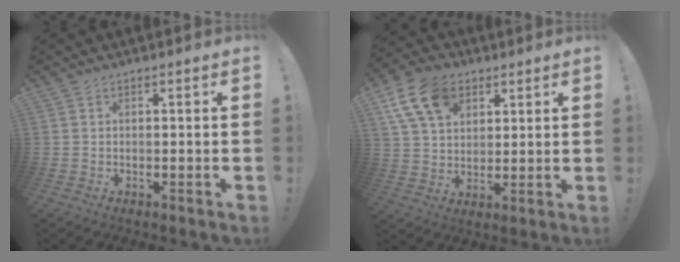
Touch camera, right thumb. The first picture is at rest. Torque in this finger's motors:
{"motor_torque": [0.21, 0.24, 0.56, 0.29, 0.43]}